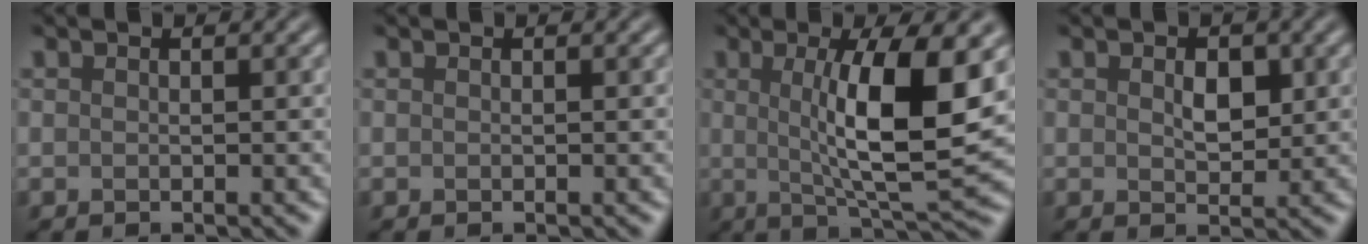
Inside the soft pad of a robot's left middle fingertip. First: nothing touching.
{"total": 0.0}
{"total": 9.3, "force": [1.3, 2.0, 9.0], "torque": [-0.131, -0.013, 0.026]}
{"total": 2.2, "force": [0.6, 1.3, 1.6], "torque": [-0.026, -0.002, 0.010]}